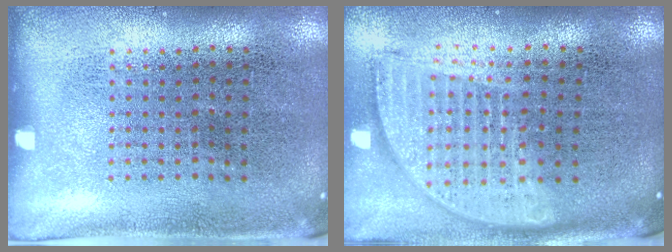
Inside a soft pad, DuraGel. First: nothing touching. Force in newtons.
{"total": 1.8, "press": 1.5, "slide": 1.0}